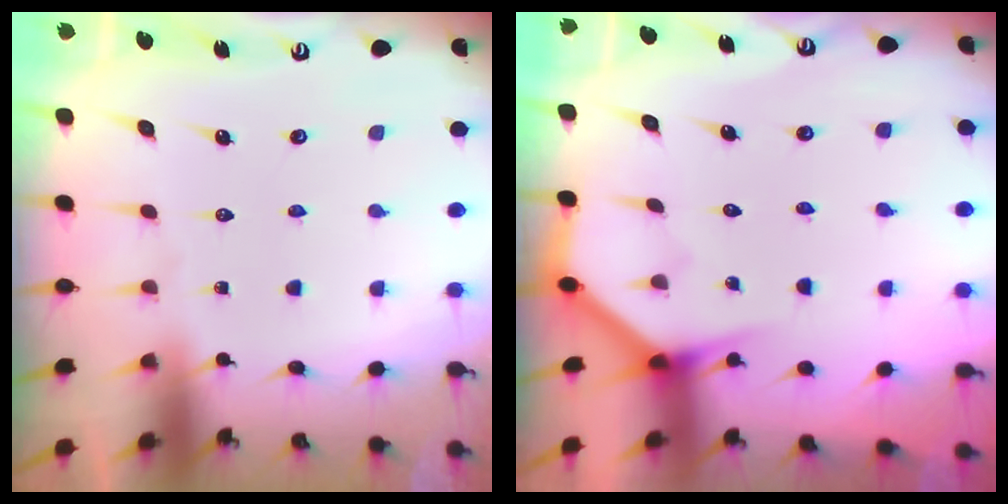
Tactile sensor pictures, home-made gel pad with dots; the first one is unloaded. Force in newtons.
{"total": 3.8, "press": 3.8, "slide": 0.3}